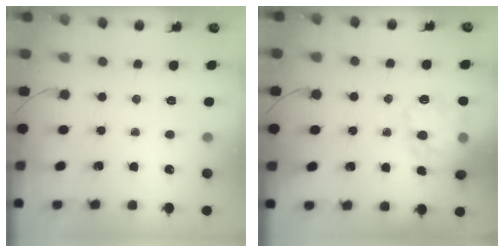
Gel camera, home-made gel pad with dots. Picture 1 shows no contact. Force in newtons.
{"total": 17.0, "press": 16.9, "slide": 1.8}